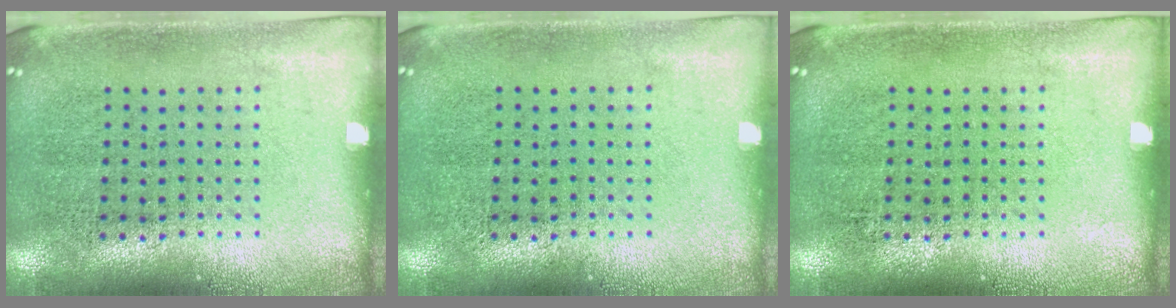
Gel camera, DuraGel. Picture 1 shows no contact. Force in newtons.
{"total": 0.0}
{"total": 0.0}